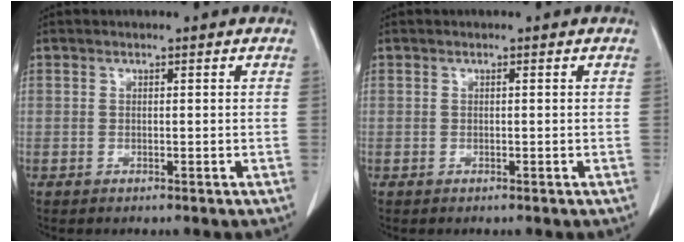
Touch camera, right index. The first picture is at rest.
{"total": 0.0}